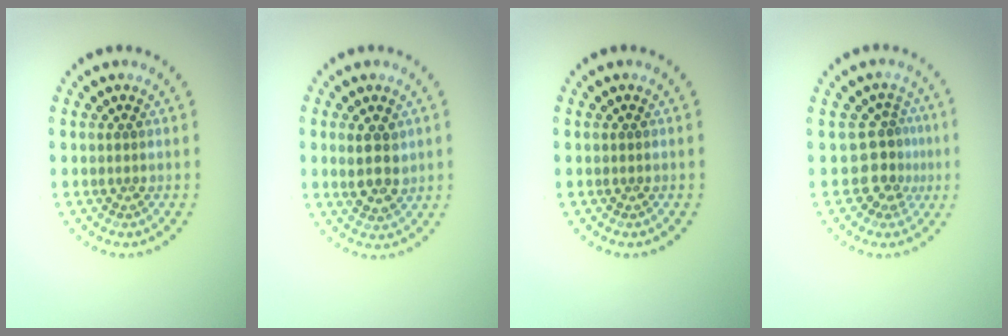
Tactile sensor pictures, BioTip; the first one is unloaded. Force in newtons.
{"total": 2.9, "press": 2.8, "slide": 0.9}
{"total": 0.0}
{"total": 3.0, "press": 2.1, "slide": 2.2}